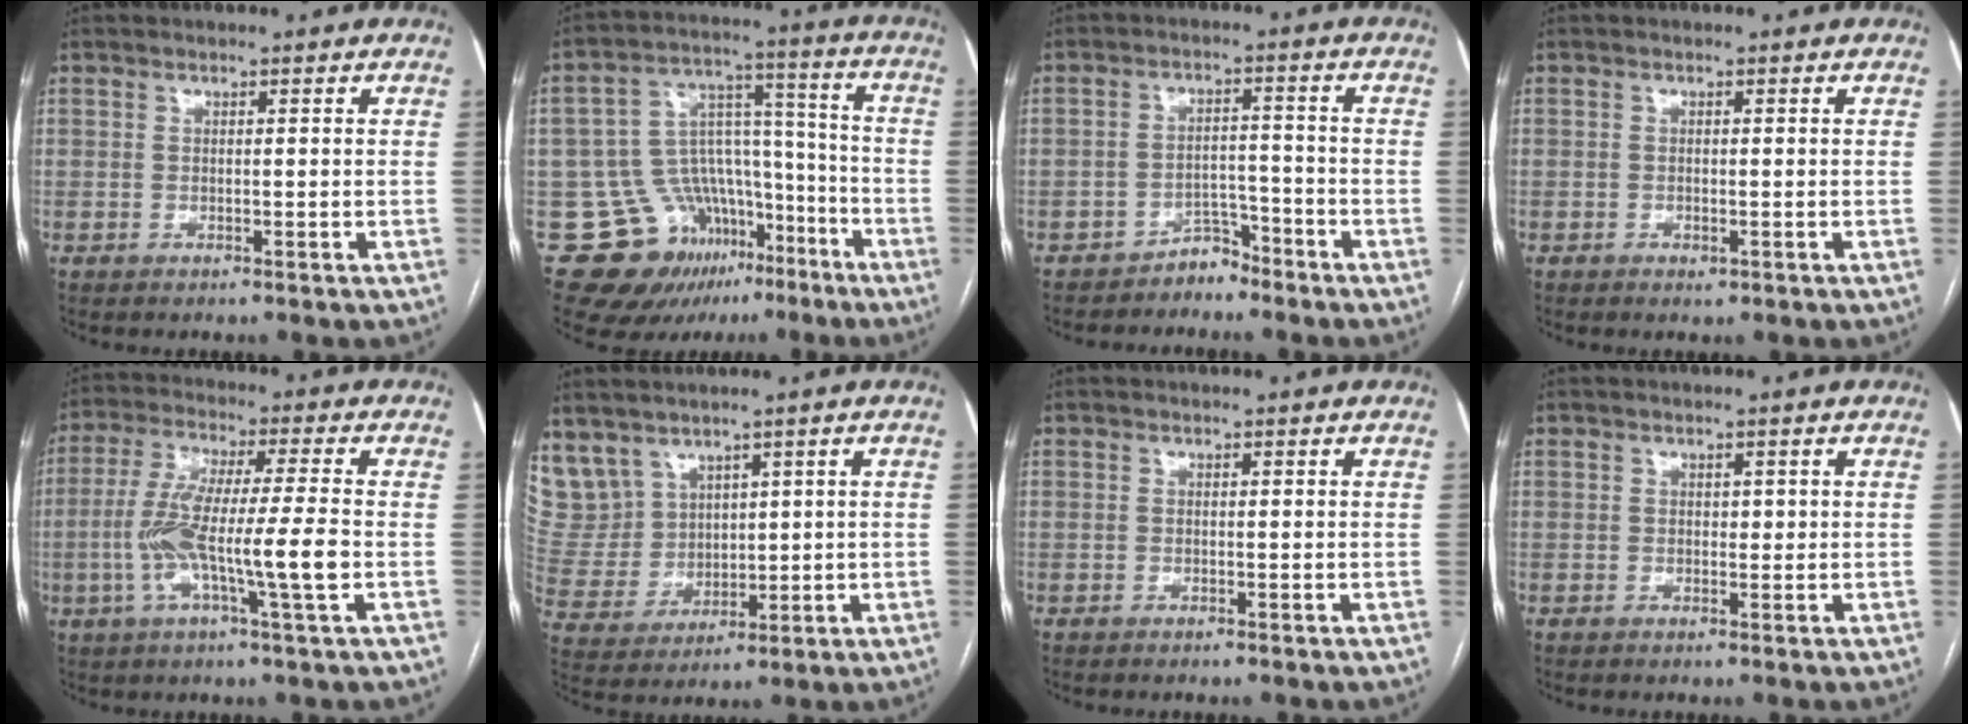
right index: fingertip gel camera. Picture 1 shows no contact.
{"total": 18.0, "force": [-10.4, 13.0, 7.0], "torque": [-0.114, 0.089, -0.147]}
{"total": 3.5, "force": [-3.2, 1.5, 0.3], "torque": [0.001, 0.005, -0.051]}
{"total": 0.9, "force": [-0.4, 0.5, 0.6], "torque": [-0.008, 0.000, -0.003]}
{"total": 12.4, "force": [-2.5, 0.1, 12.1], "torque": [-0.236, -0.001, -0.052]}
{"total": 10.3, "force": [6.5, 7.8, 1.8], "torque": [-0.063, 0.034, 0.161]}
{"total": 0.0}
{"total": 0.9, "force": [0.2, 0.7, 0.6], "torque": [-0.004, 0.001, 0.003]}